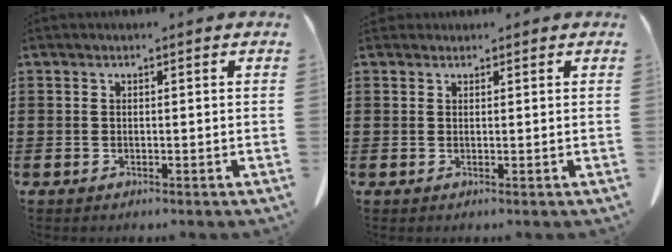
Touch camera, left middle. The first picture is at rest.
{"total": 1.0, "force": [0.9, 0.4, 0.1], "torque": [-0.005, 0.001, 0.020]}